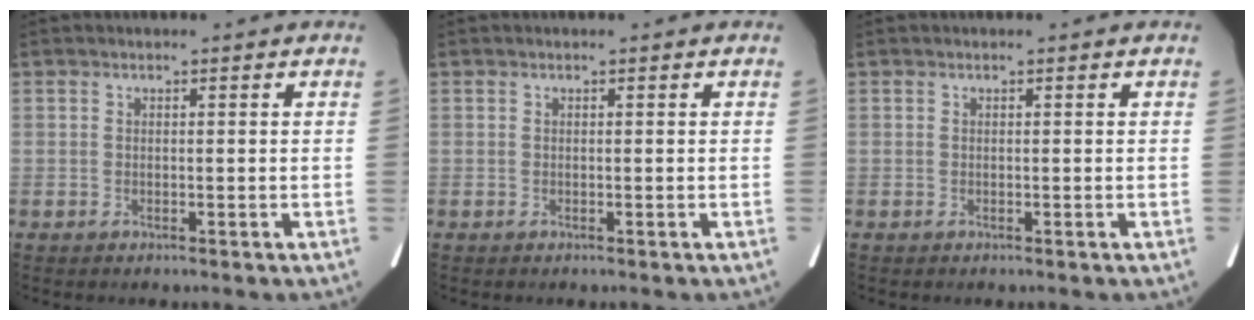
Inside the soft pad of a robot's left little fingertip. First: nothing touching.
{"total": 0.0}
{"total": 0.0}